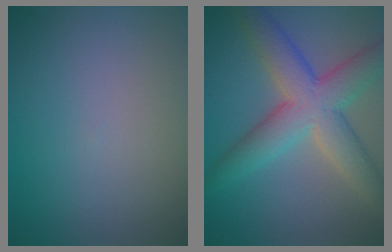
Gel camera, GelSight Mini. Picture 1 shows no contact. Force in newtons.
{"total": 7.5, "press": 7.5, "slide": 0.3}